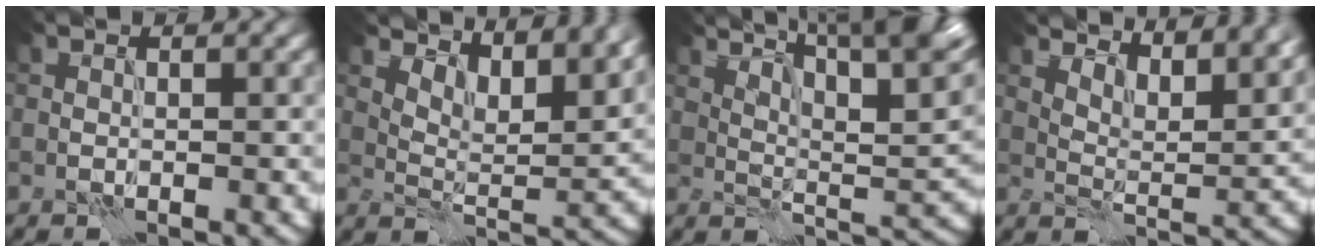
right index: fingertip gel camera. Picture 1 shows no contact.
{"total": 8.2, "force": [6.4, 2.8, 4.3], "torque": [-0.076, -0.007, 0.092]}
{"total": 12.2, "force": [7.7, 3.6, 8.7], "torque": [-0.125, 0.011, 0.096]}
{"total": 8.9, "force": [7.2, 2.7, 4.4], "torque": [-0.068, -0.001, 0.095]}